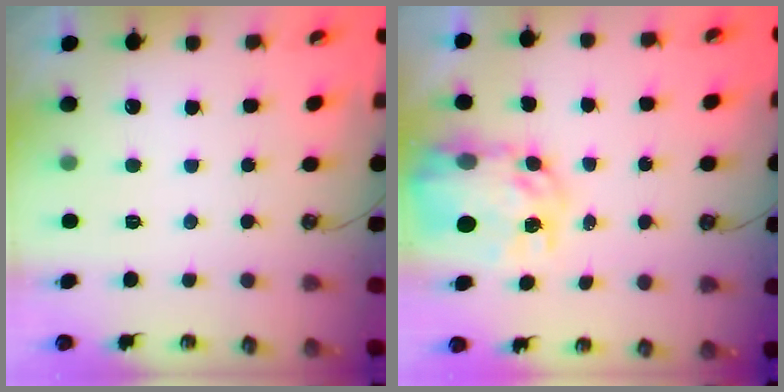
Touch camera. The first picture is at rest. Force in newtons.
{"total": 8.4, "press": 8.4, "slide": 0.6}